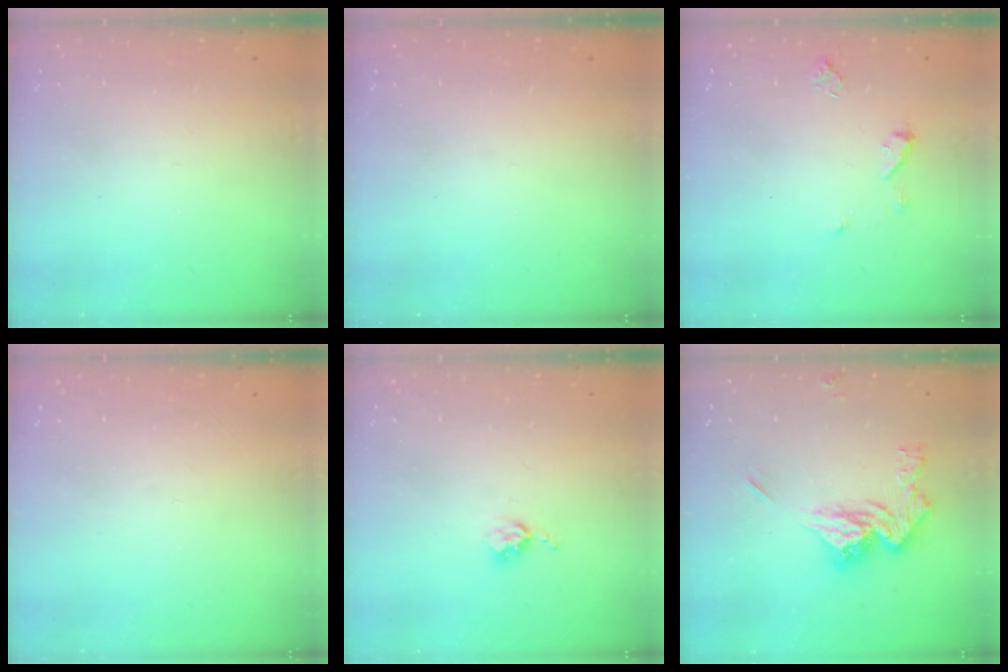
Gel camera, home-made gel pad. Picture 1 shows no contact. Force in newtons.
{"total": 0.0}
{"total": 7.0, "press": 7.0, "slide": 0.7}
{"total": 0.0}
{"total": 3.5, "press": 3.5, "slide": 0.4}
{"total": 14.5, "press": 14.5, "slide": 0.8}